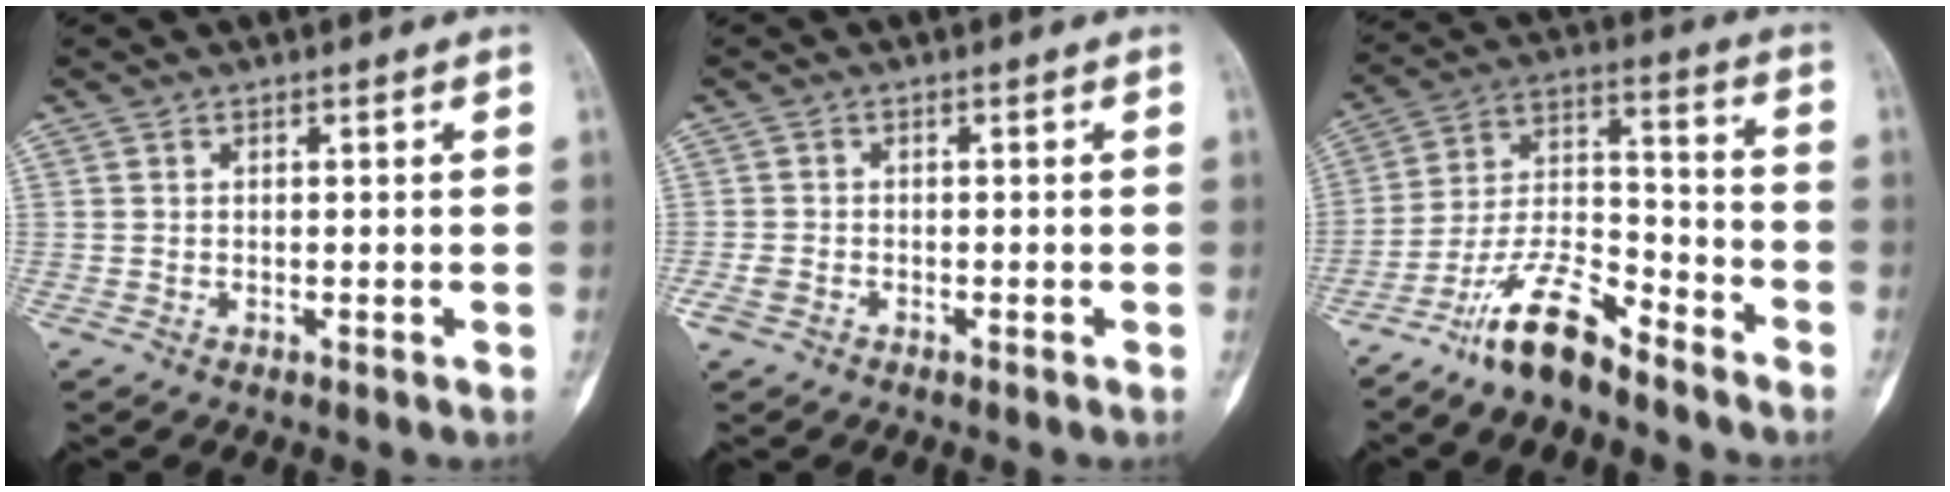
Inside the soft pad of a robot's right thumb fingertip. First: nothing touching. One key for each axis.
{"total": 2.1, "fx": -1.1, "fy": 1.5, "fz": 1.1, "tx": -0.029, "ty": 0.002, "tz": -0.020}
{"total": 12.4, "fx": -9.7, "fy": 3.5, "fz": 7.0, "tx": -0.129, "ty": 0.078, "tz": -0.188}